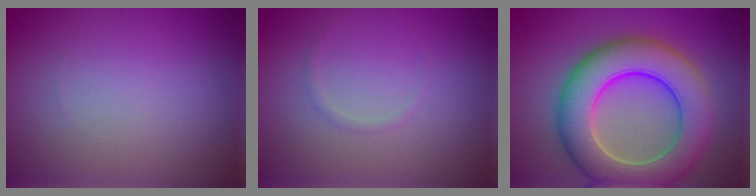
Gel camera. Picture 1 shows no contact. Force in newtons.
{"total": 0.6, "press": 0.6, "slide": 0.0}
{"total": 10.0, "press": 10.0, "slide": 0.5}